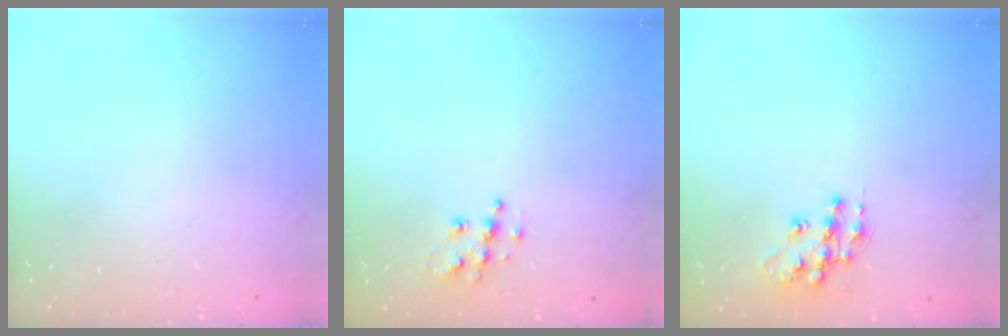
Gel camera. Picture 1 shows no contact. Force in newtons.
{"total": 7.7, "press": 7.7, "slide": 0.3}
{"total": 11.8, "press": 11.8, "slide": 0.7}